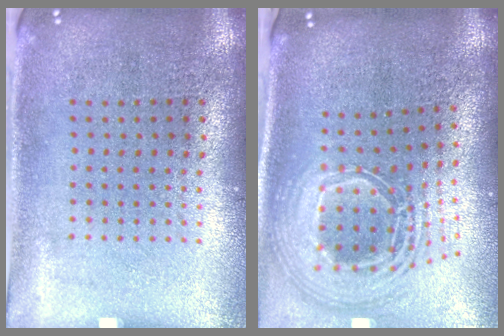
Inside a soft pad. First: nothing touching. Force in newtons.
{"total": 2.7, "press": 1.8, "slide": 2.0}